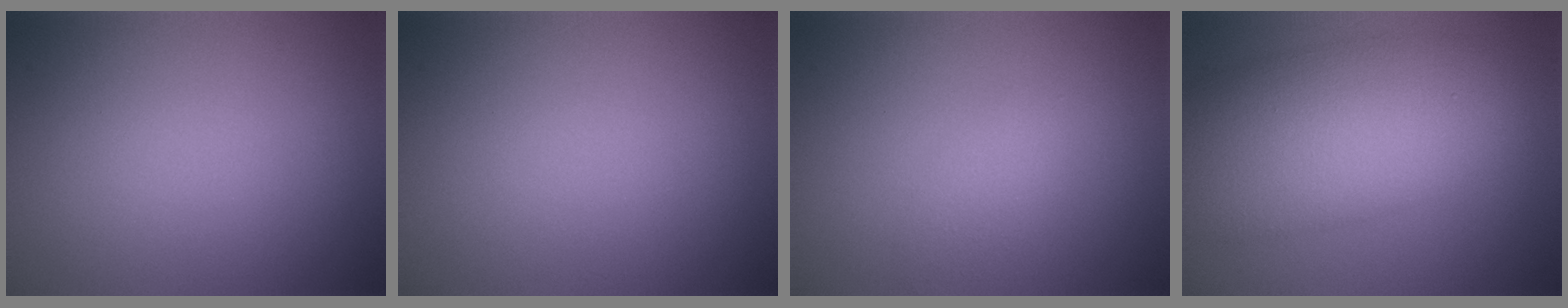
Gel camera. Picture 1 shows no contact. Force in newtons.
{"total": 0.0}
{"total": 1.4, "press": 1.4, "slide": 0.1}
{"total": 10.0, "press": 10.0, "slide": 0.2}